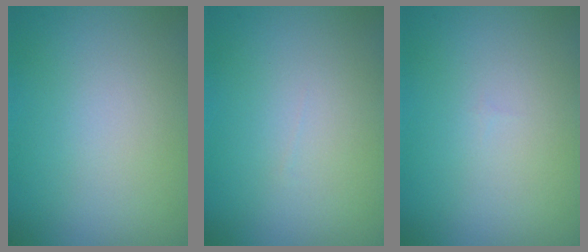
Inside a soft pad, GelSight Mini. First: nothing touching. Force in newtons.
{"total": 0.0}
{"total": 0.0}